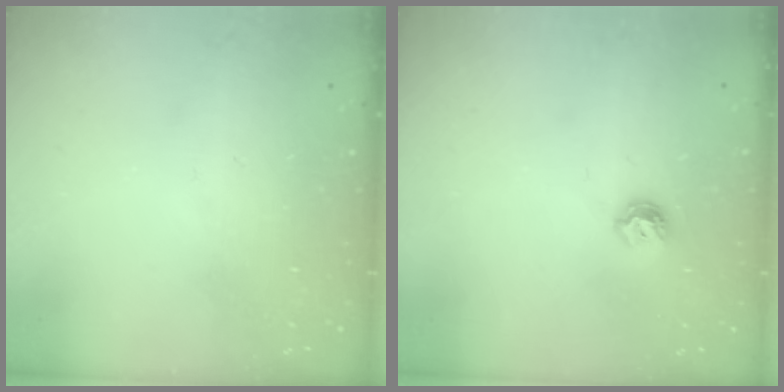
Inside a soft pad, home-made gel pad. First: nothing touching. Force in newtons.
{"total": 5.2, "press": 5.1, "slide": 0.8}